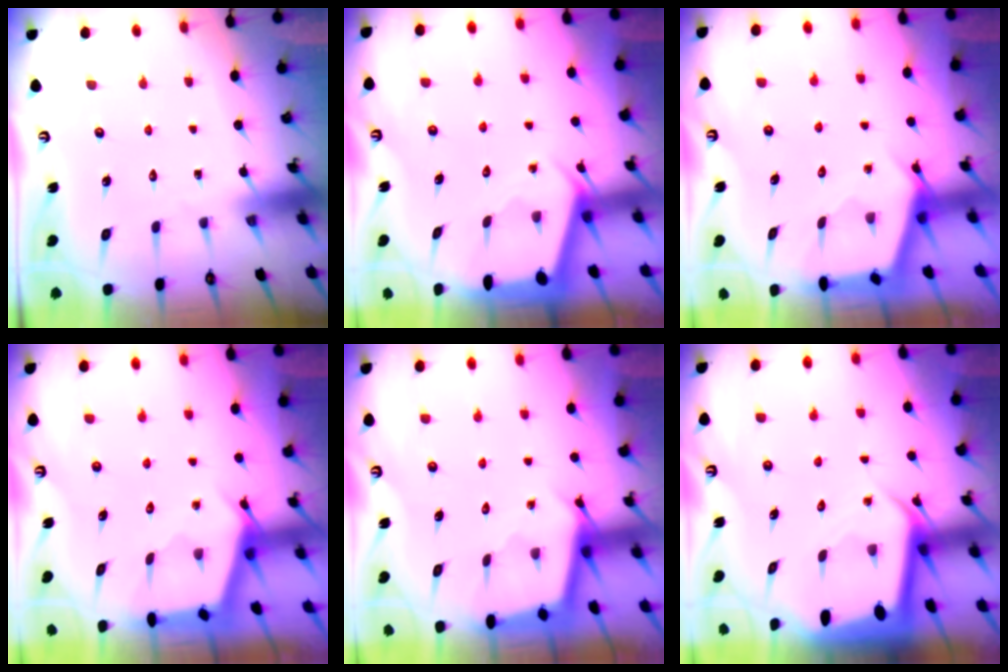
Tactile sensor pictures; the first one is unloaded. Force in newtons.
{"total": 2.4, "press": 2.4, "slide": 0.3}
{"total": 2.5, "press": 2.5, "slide": 0.4}
{"total": 3.0, "press": 3.0, "slide": 0.4}
{"total": 2.5, "press": 2.5, "slide": 0.1}
{"total": 3.1, "press": 3.1, "slide": 0.3}